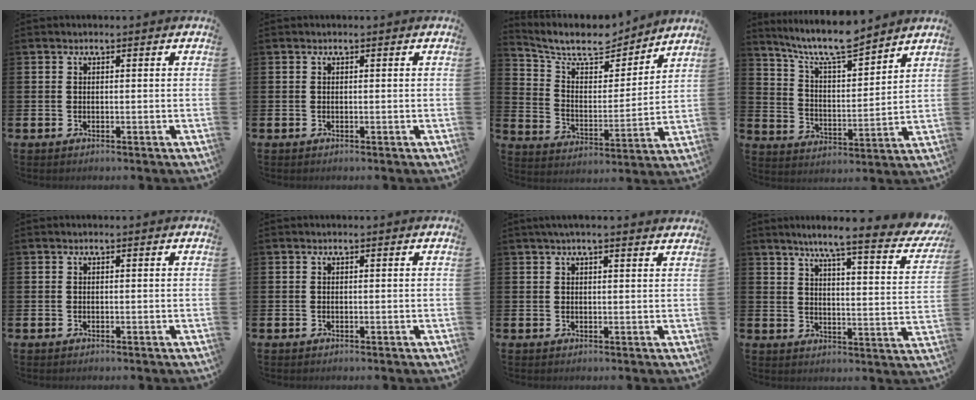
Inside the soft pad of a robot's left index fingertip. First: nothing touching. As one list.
[{"total": 0.0}, {"total": 9.3, "force": [8.1, 3.2, 3.2], "torque": [-0.091, -0.061, 0.138]}, {"total": 9.1, "force": [8.3, 1.3, 3.3], "torque": [-0.089, -0.053, 0.148]}, {"total": 0.0}, {"total": 0.0}, {"total": 2.5, "force": [2.2, 0.2, 1.2], "torque": [-0.019, -0.002, 0.037]}, {"total": 7.1, "force": [5.8, 0.2, 4.1], "torque": [-0.083, -0.051, 0.086]}]